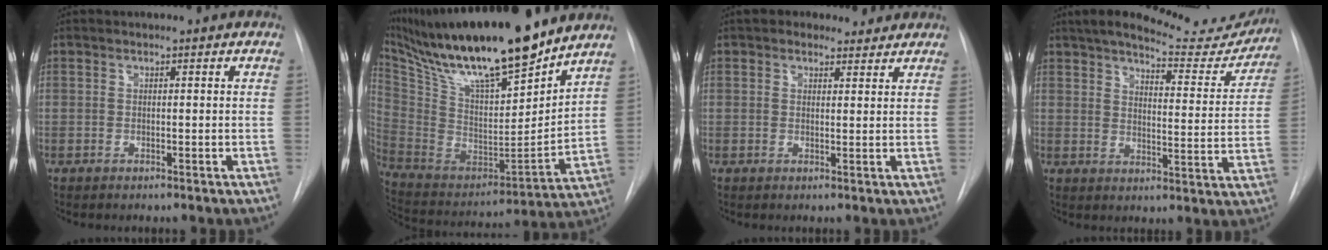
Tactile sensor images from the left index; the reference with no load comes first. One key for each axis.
{"total": 26.3, "fx": 21.0, "fy": 3.8, "fz": 15.4, "tx": -0.293, "ty": -0.010, "tz": 0.362}
{"total": 4.7, "fx": 4.0, "fy": 2.4, "fz": 0.9, "tx": -0.004, "ty": 0.013, "tz": 0.051}
{"total": 17.4, "fx": 15.7, "fy": 4.1, "fz": 6.4, "tx": -0.083, "ty": -0.022, "tz": 0.195}